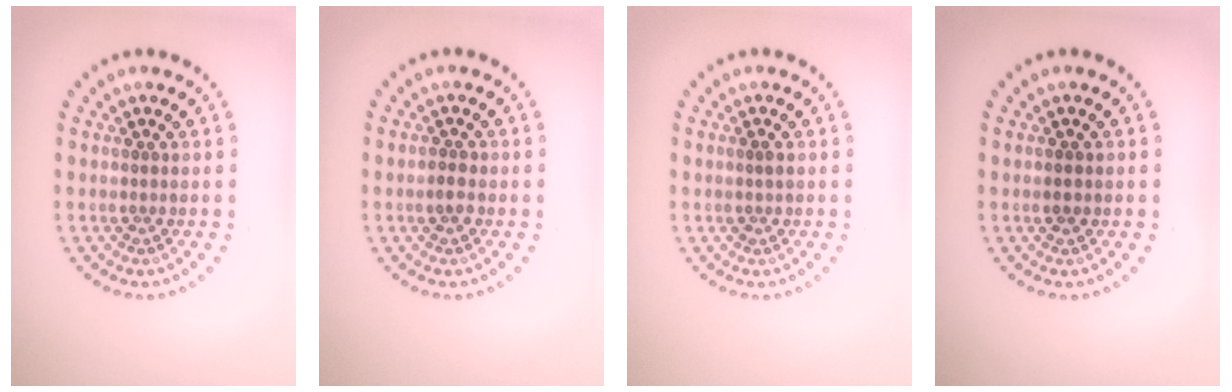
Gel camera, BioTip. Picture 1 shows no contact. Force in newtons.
{"total": 1.2, "press": 1.2, "slide": 0.2}
{"total": 0.7, "press": 0.7, "slide": 0.2}
{"total": 1.1, "press": 1.1, "slide": 0.1}